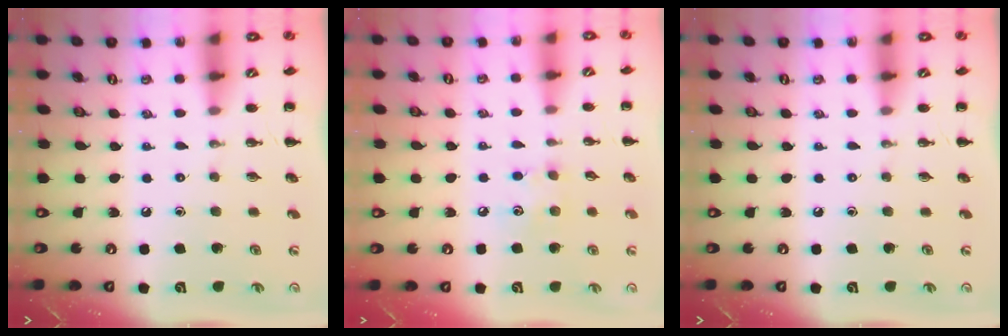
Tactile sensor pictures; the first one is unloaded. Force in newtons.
{"total": 6.4, "press": 6.3, "slide": 1.4}
{"total": 0.0}